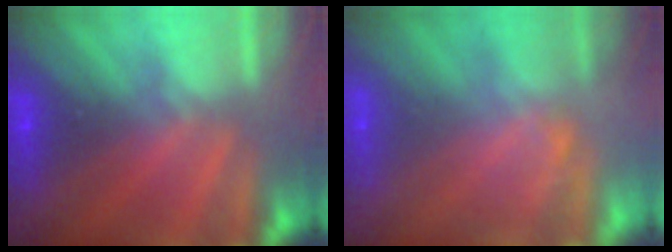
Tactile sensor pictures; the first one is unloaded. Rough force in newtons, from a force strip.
{"total": 1.5}